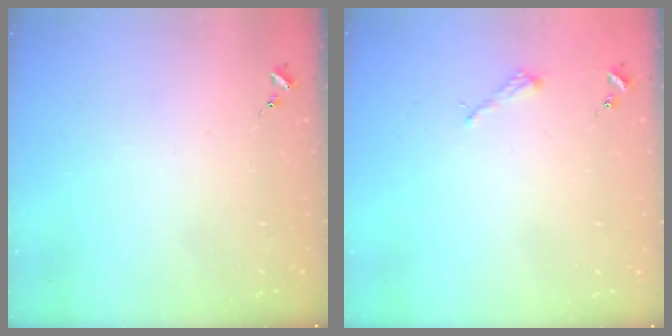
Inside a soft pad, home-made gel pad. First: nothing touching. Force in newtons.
{"total": 2.2, "press": 2.2, "slide": 0.3}